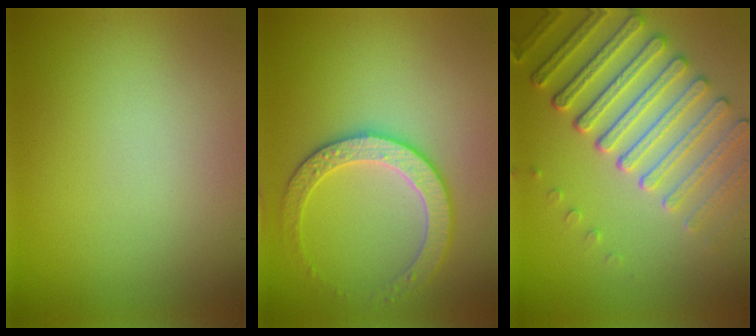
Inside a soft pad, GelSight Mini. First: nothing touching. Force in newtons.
{"total": 3.6, "press": 3.5, "slide": 0.8}
{"total": 6.1, "press": 5.4, "slide": 2.8}